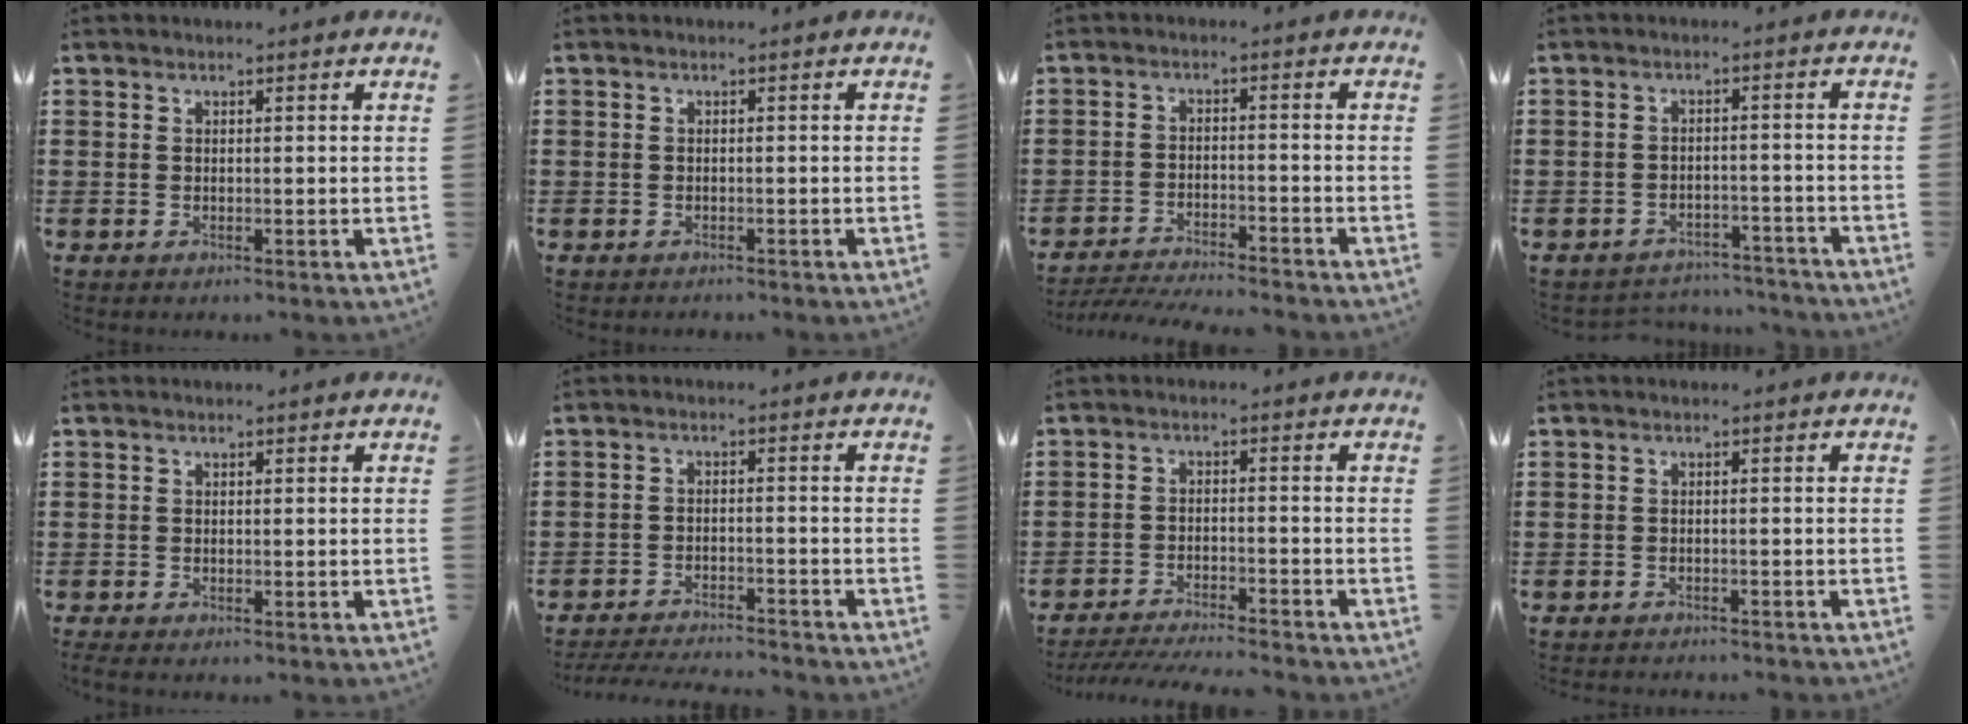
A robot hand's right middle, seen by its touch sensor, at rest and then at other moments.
{"total": 0.7, "force": [-0.7, 0.3, -0.1], "torque": [0.001, 0.001, -0.015]}
{"total": 4.1, "force": [-4.0, -0.1, 0.8], "torque": [-0.023, -0.005, -0.084]}
{"total": 3.3, "force": [-3.2, 0.4, 0.0], "torque": [-0.007, -0.001, -0.069]}
{"total": 0.6, "force": [-0.6, 0.0, 0.2], "torque": [-0.007, -0.005, -0.011]}
{"total": 3.8, "force": [-3.8, 0.1, 0.6], "torque": [-0.020, -0.003, -0.079]}
{"total": 4.4, "force": [-4.3, -0.1, 1.0], "torque": [-0.025, -0.008, -0.087]}
{"total": 1.2, "force": [-1.2, -0.1, 0.0], "torque": [-0.005, 0.000, -0.026]}